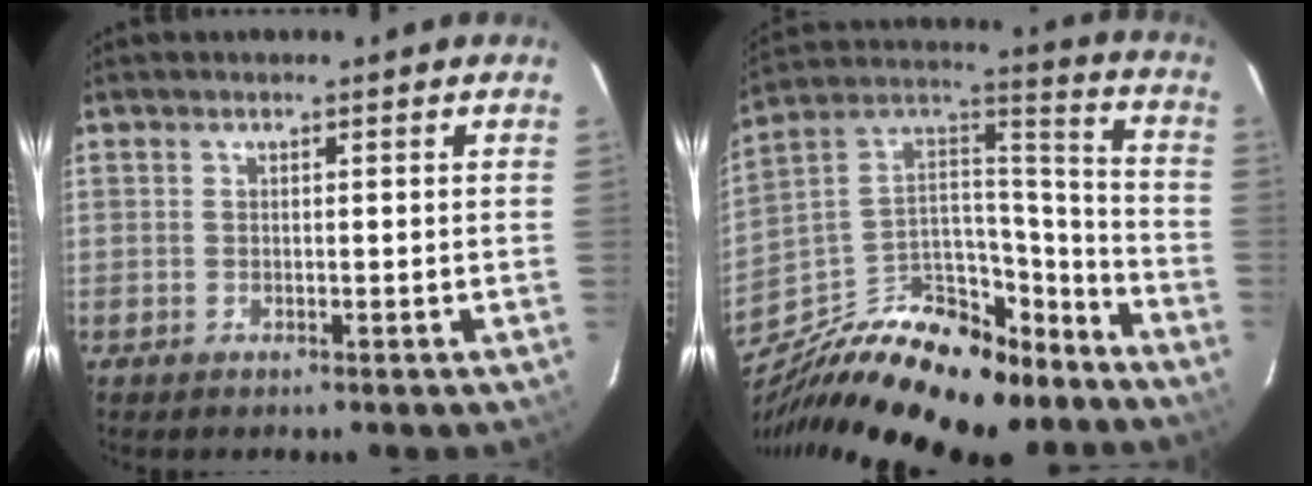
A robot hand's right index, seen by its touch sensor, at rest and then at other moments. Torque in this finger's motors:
{"motor_torque": [0.63, -1.17, 0.37, 0.00]}